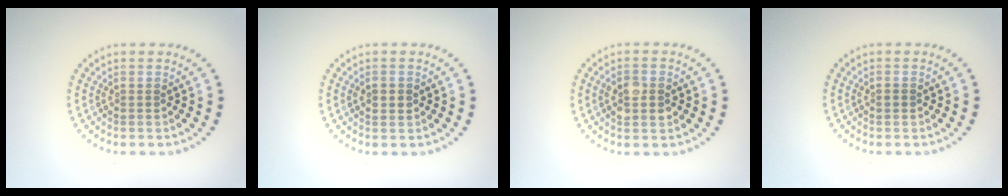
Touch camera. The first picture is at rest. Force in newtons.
{"total": 1.9, "press": 1.9, "slide": 0.1}
{"total": 2.8, "press": 2.8, "slide": 0.2}
{"total": 0.8, "press": 0.8, "slide": 0.1}